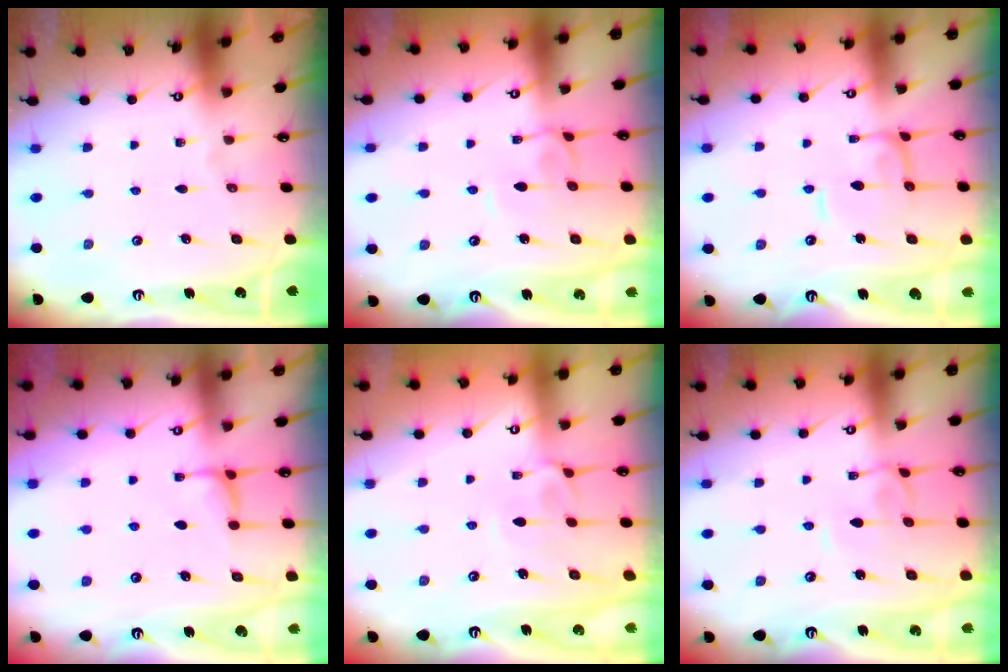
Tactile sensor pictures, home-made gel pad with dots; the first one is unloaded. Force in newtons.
{"total": 2.3, "press": 2.2, "slide": 0.3}
{"total": 0.0}
{"total": 1.6, "press": 1.4, "slide": 0.7}
{"total": 3.2, "press": 3.1, "slide": 0.7}
{"total": 2.3, "press": 2.2, "slide": 0.3}